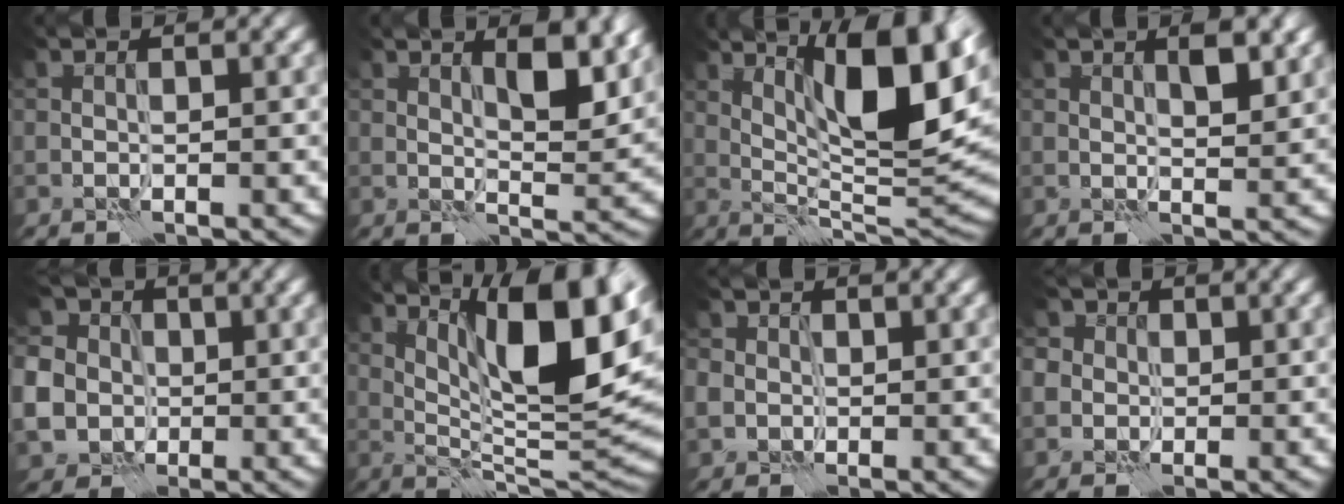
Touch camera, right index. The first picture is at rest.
{"total": 4.8, "force": [2.4, 1.5, 3.9], "torque": [-0.058, -0.003, 0.039]}
{"total": 12.1, "force": [4.9, 2.9, 10.7], "torque": [-0.162, 0.003, 0.084]}
{"total": 2.4, "force": [1.3, 0.8, 1.9], "torque": [-0.026, -0.001, 0.023]}
{"total": 8.4, "force": [-0.1, 7.7, 3.4], "torque": [-0.087, 0.000, -0.027]}
{"total": 13.5, "force": [5.3, 3.3, 12.0], "torque": [-0.178, 0.005, 0.095]}
{"total": 3.5, "force": [0.6, 3.2, 1.3], "torque": [-0.040, 0.010, 0.000]}
{"total": 6.7, "force": [2.6, 5.6, 2.6], "torque": [-0.043, 0.029, 0.011]}